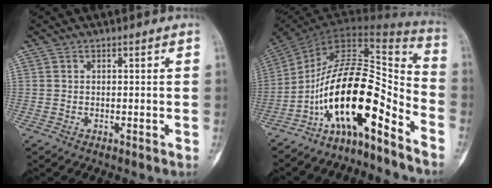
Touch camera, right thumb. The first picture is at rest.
{"total": 18.2, "force": [-10.6, 6.2, 13.5], "torque": [-0.214, 0.125, -0.183]}